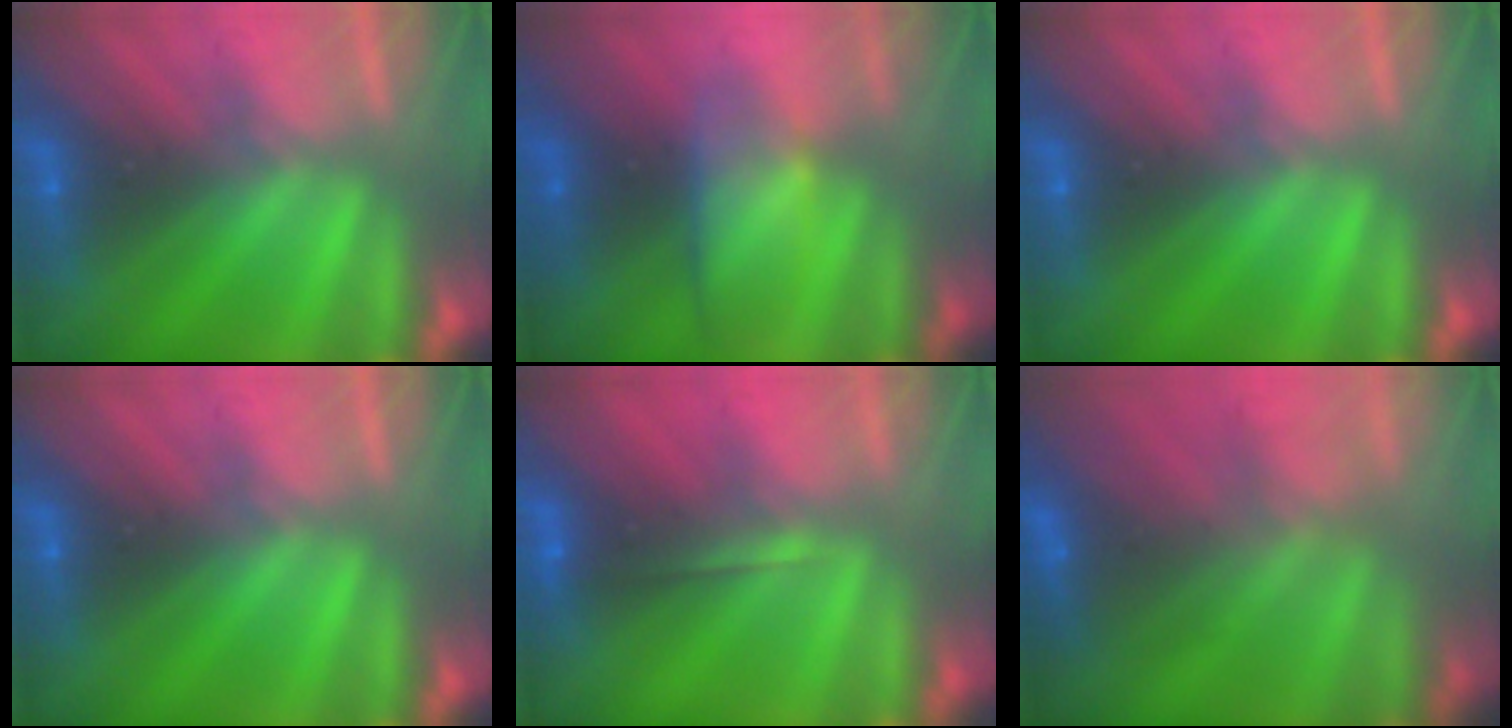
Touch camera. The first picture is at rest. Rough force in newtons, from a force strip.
{"total": 2.9}
{"total": 0.0}
{"total": 0.0}
{"total": 1.8}
{"total": 11.6}